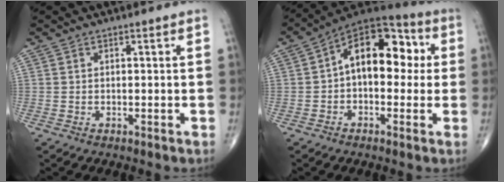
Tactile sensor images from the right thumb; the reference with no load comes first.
{"total": 15.0, "force": [1.6, 9.1, 11.9], "torque": [-0.135, 0.042, 0.008]}